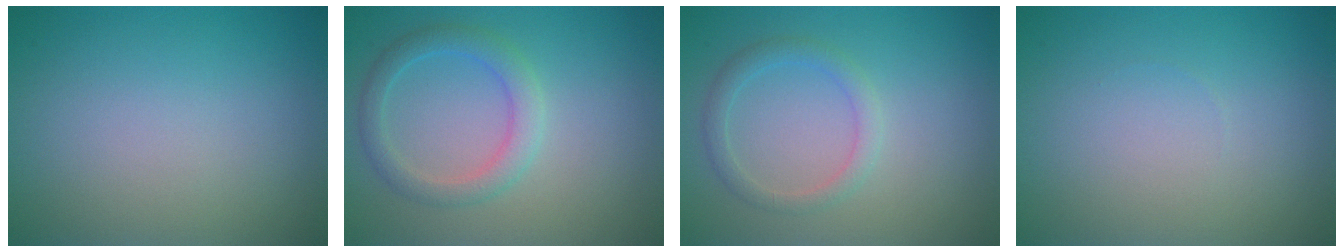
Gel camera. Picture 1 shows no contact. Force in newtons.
{"total": 2.8, "press": 2.8, "slide": 0.1}
{"total": 1.9, "press": 1.9, "slide": 0.1}
{"total": 0.0}